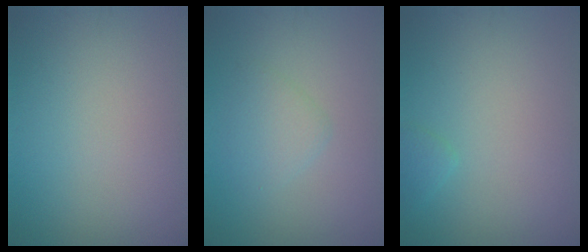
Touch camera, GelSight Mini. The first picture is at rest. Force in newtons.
{"total": 1.9, "press": 1.8, "slide": 0.1}
{"total": 0.9, "press": 0.9, "slide": 0.1}